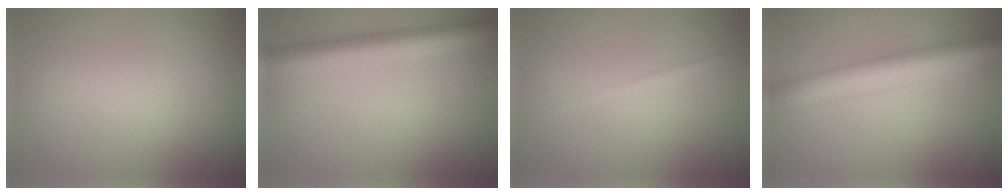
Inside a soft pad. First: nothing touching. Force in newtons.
{"total": 5.2, "press": 5.2, "slide": 0.0}
{"total": 1.2, "press": 1.2, "slide": 0.1}
{"total": 7.4, "press": 7.4, "slide": 0.0}